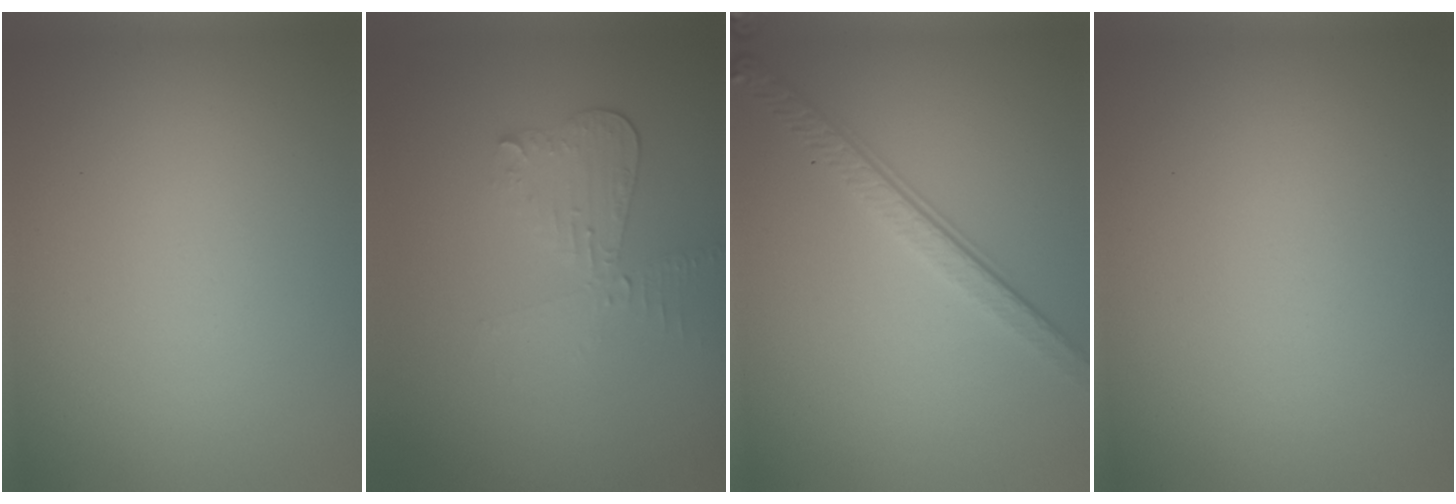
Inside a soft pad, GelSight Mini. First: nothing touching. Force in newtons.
{"total": 2.5, "press": 2.3, "slide": 0.9}
{"total": 4.0, "press": 2.7, "slide": 2.9}
{"total": 0.0}